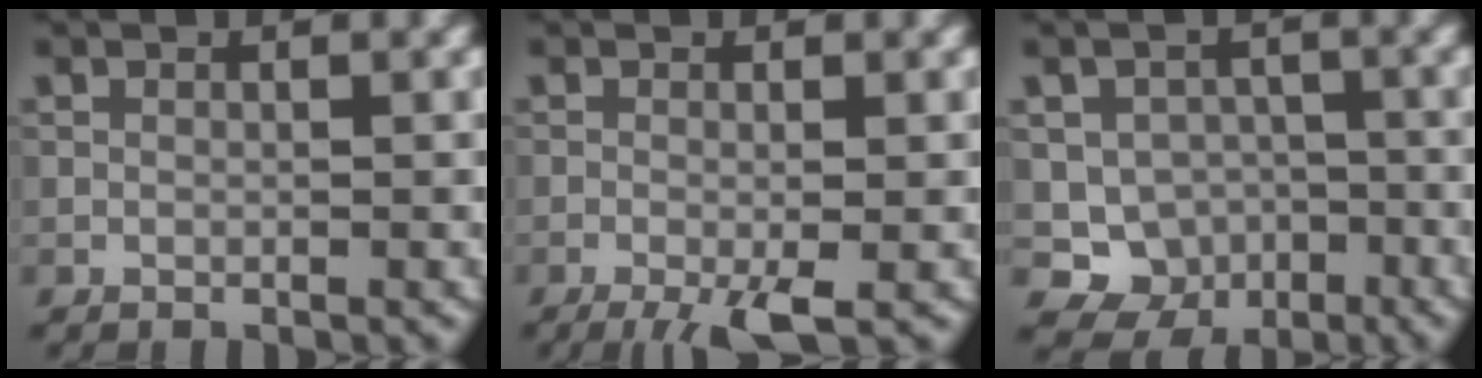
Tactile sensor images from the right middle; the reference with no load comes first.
{"total": 3.6, "force": [-1.8, 0.6, 3.0], "torque": [-0.051, -0.004, -0.033]}
{"total": 4.9, "force": [-2.0, 4.3, 1.3], "torque": [-0.007, -0.010, -0.028]}